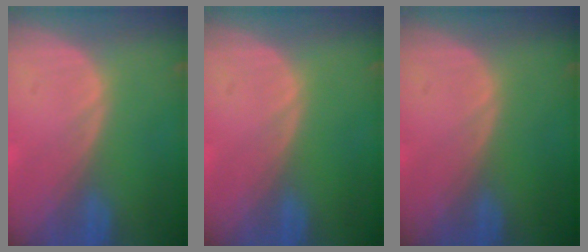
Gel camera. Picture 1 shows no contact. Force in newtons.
{"total": 0.0}
{"total": 0.0}